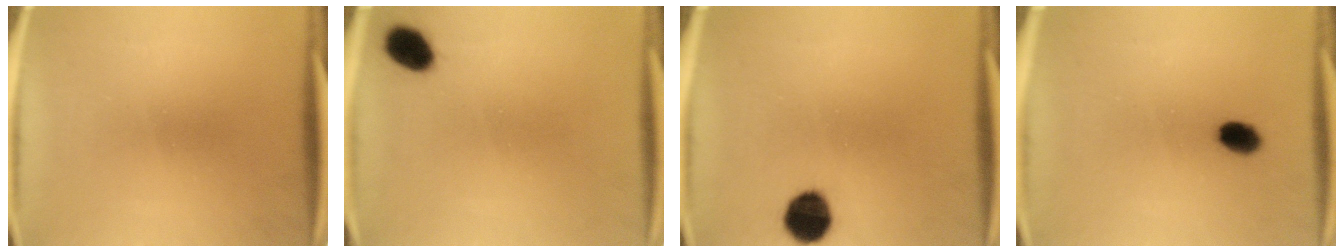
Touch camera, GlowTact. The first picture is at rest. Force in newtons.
{"total": 5.4}
{"total": 8.0}
{"total": 3.9}